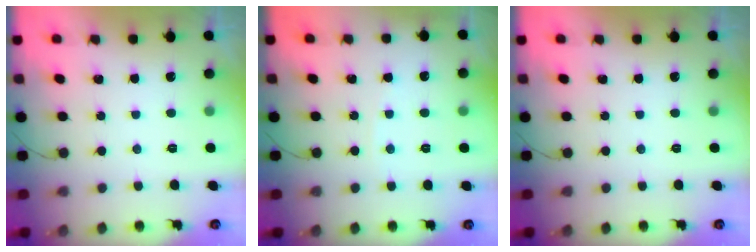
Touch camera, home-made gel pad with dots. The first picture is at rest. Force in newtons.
{"total": 2.3, "press": 2.3, "slide": 0.3}
{"total": 0.0}